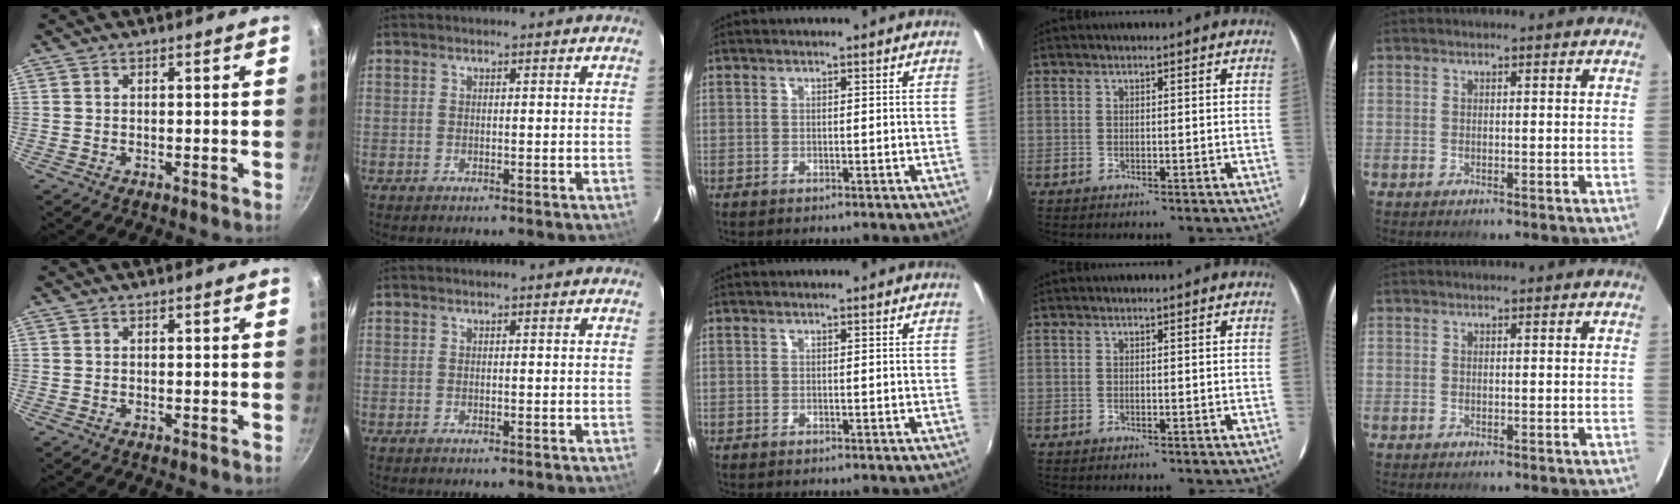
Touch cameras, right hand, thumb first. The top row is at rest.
{}